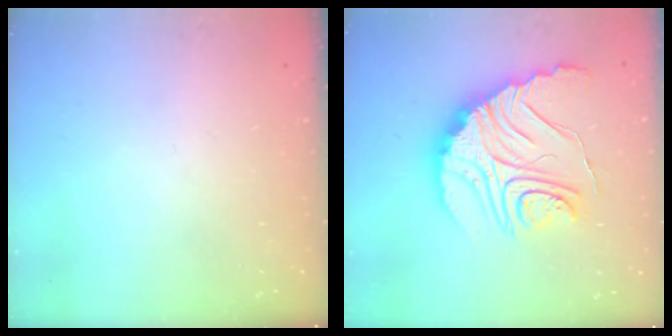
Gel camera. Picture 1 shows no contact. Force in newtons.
{"total": 23.9, "press": 23.8, "slide": 1.9}